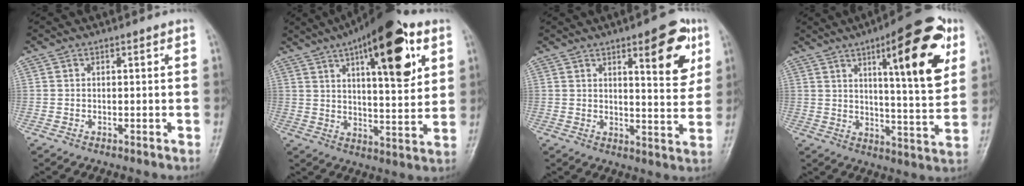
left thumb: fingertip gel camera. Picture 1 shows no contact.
{"total": 20.6, "force": [9.4, 7.2, 16.9], "torque": [-0.219, -0.024, 0.137]}
{"total": 11.2, "force": [5.2, 3.4, 9.3], "torque": [-0.097, -0.026, 0.068]}
{"total": 18.1, "force": [7.9, 4.4, 15.6], "torque": [-0.196, -0.030, 0.110]}